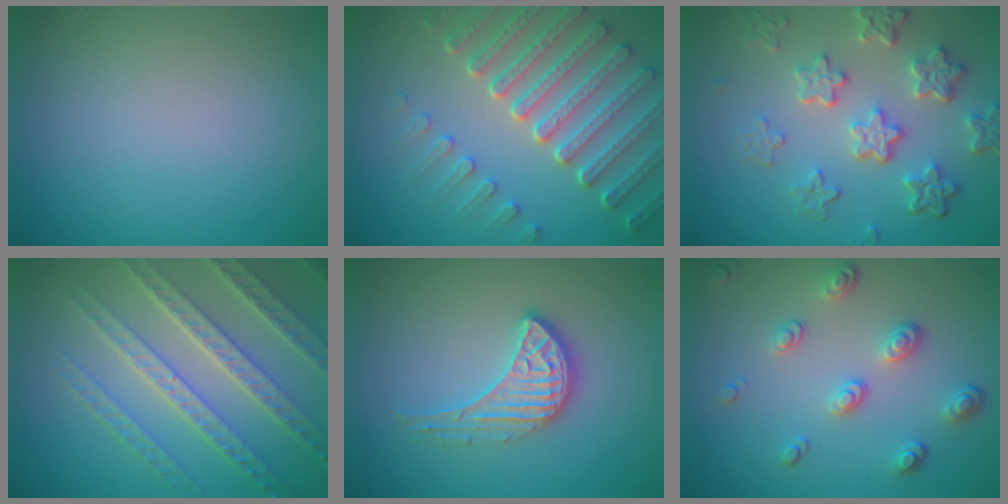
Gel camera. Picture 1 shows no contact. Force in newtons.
{"total": 7.3, "press": 5.6, "slide": 4.6}
{"total": 6.0, "press": 4.5, "slide": 4.0}
{"total": 7.2, "press": 5.5, "slide": 4.6}
{"total": 3.3, "press": 2.9, "slide": 1.4}
{"total": 3.4, "press": 2.6, "slide": 2.3}